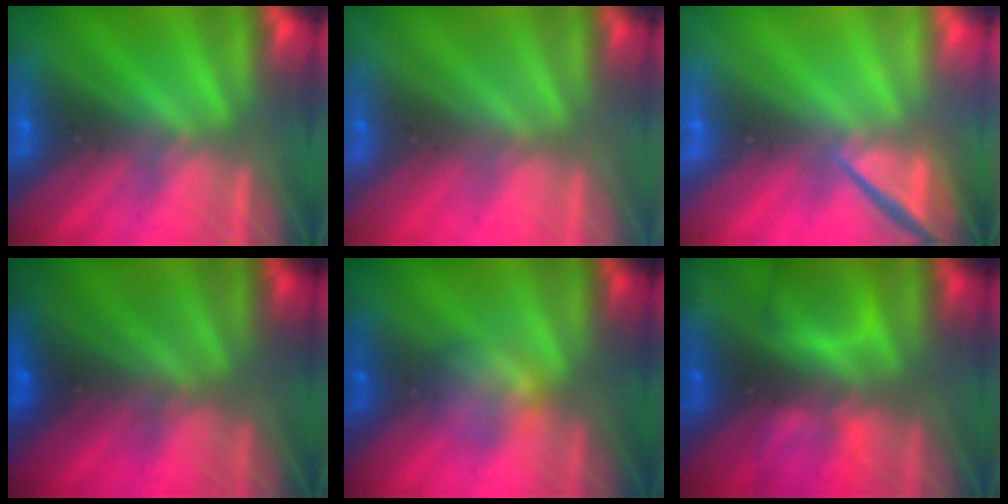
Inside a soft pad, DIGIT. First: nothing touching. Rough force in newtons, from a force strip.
{"total": 2.9}
{"total": 4.6}
{"total": 7.6}
{"total": 2.3}
{"total": 9.3}